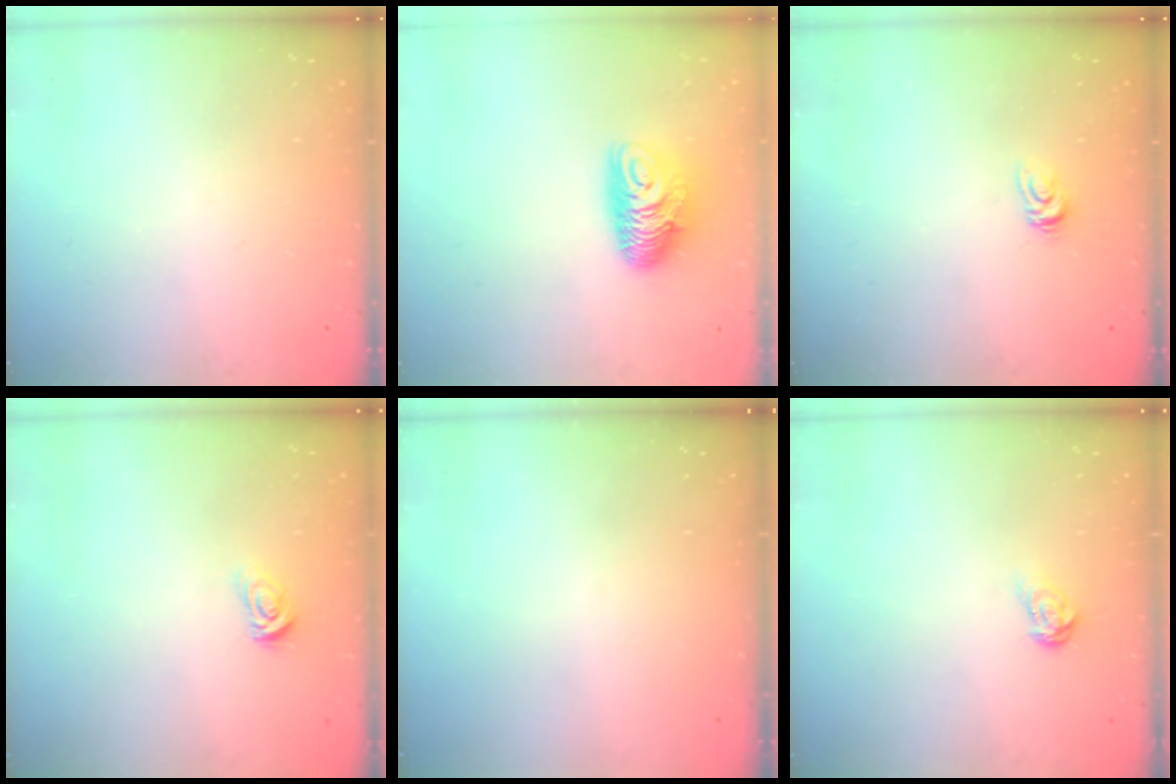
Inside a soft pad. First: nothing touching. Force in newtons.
{"total": 10.3, "press": 10.3, "slide": 0.4}
{"total": 3.6, "press": 3.6, "slide": 0.2}
{"total": 2.6, "press": 2.6, "slide": 0.3}
{"total": 0.0}
{"total": 5.0, "press": 5.0, "slide": 0.4}